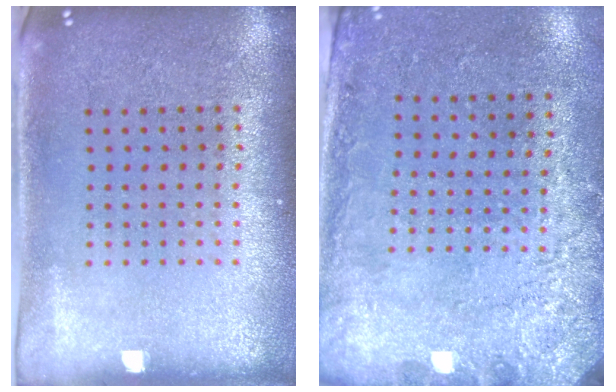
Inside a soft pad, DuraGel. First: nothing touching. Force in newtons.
{"total": 2.7, "press": 2.0, "slide": 1.8}